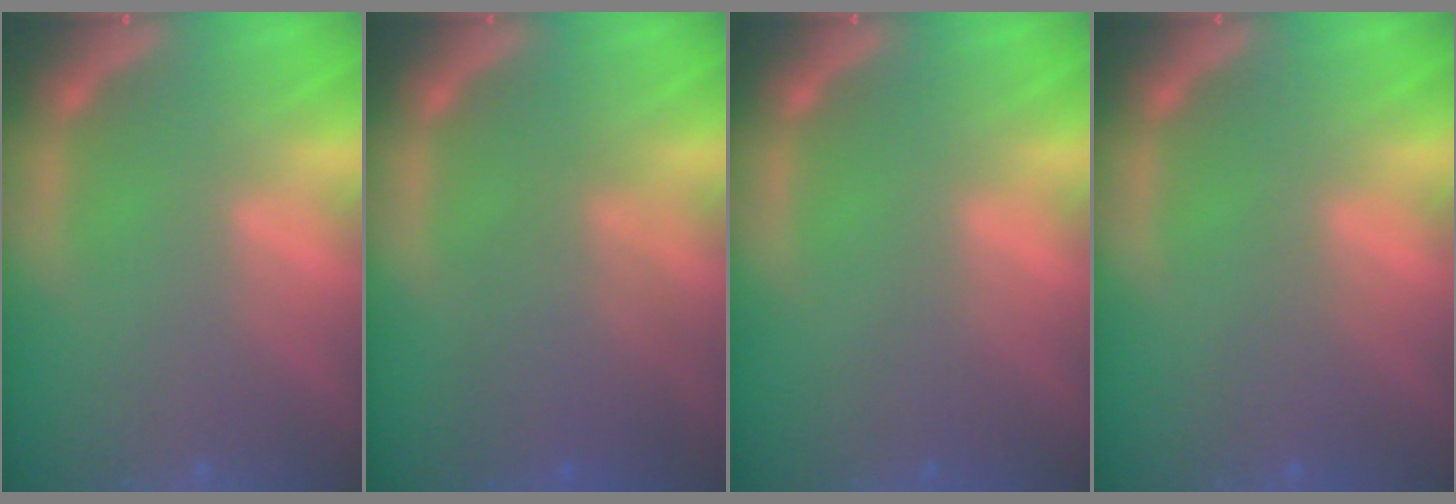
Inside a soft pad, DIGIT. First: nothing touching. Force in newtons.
{"total": 4.6}
{"total": 0.9}
{"total": 1.5}